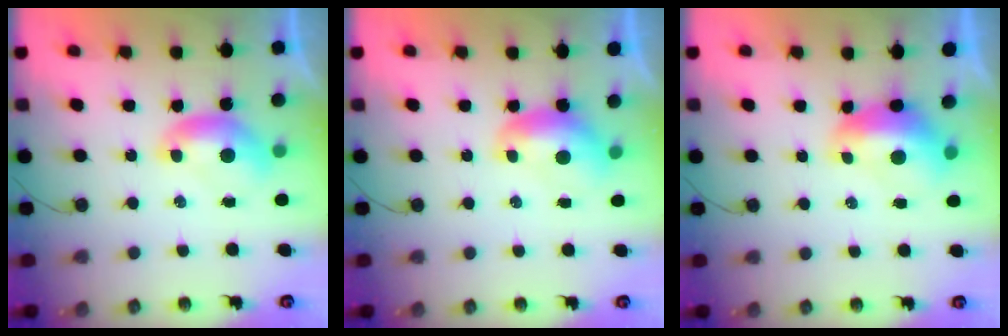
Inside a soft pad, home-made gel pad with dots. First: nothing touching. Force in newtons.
{"total": 1.3, "press": 1.2, "slide": 0.4}
{"total": 2.4, "press": 2.3, "slide": 0.8}